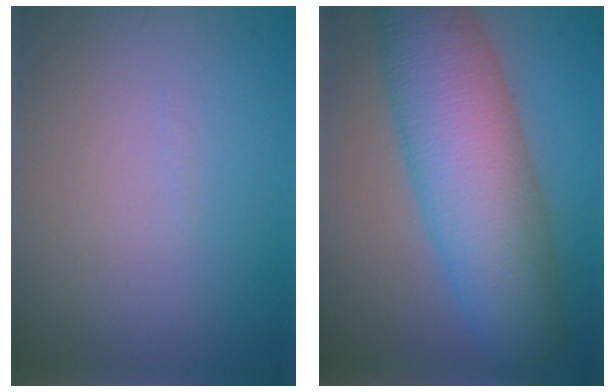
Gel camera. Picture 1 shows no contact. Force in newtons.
{"total": 11.0, "press": 11.0, "slide": 0.2}